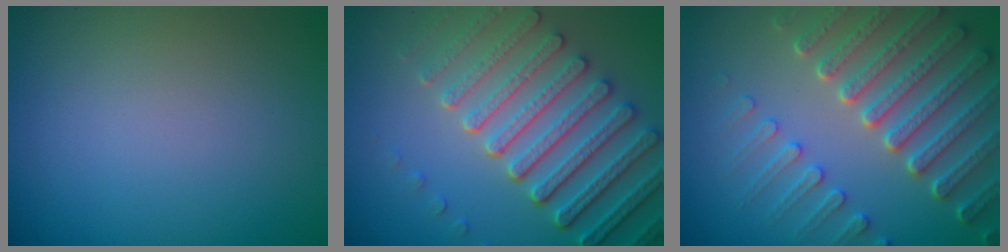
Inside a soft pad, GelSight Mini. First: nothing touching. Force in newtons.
{"total": 7.1, "press": 5.4, "slide": 4.5}
{"total": 6.7, "press": 5.4, "slide": 4.0}